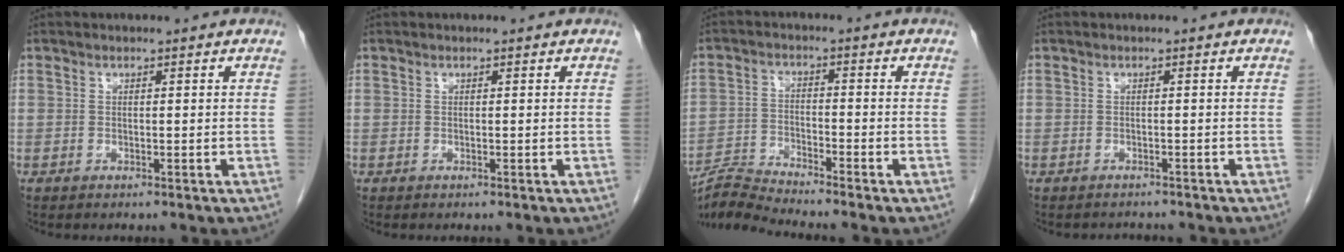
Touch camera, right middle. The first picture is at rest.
{"total": 0.0}
{"total": 5.7, "force": [-5.4, -1.8, 0.2], "torque": [-0.016, -0.014, -0.105]}
{"total": 1.8, "force": [-1.7, 0.4, -0.2], "torque": [0.002, -0.005, -0.024]}